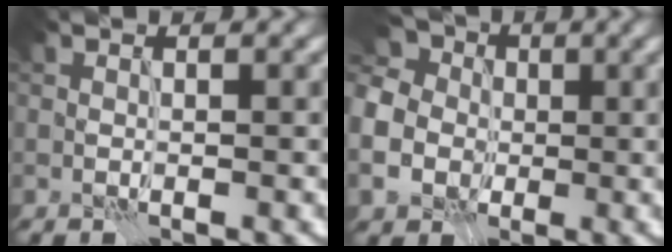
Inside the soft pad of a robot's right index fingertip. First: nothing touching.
{"total": 10.1, "force": [-0.4, 8.9, 4.8], "torque": [-0.120, 0.005, -0.039]}